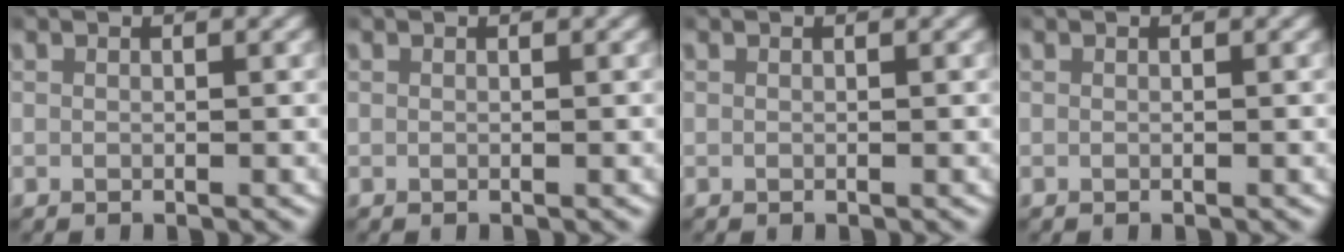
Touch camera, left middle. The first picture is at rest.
{"total": 0.0}
{"total": 0.0}
{"total": 0.0}